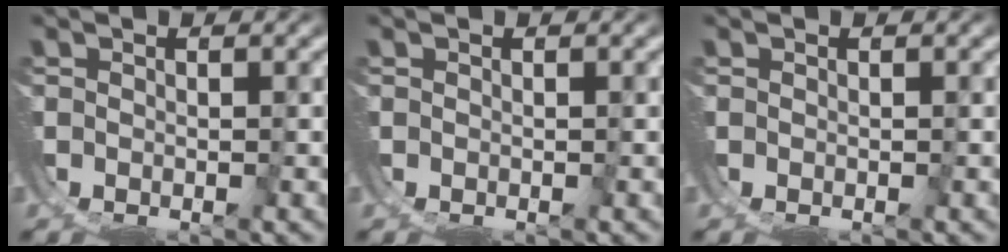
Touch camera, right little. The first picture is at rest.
{"total": 0.0}
{"total": 0.0}